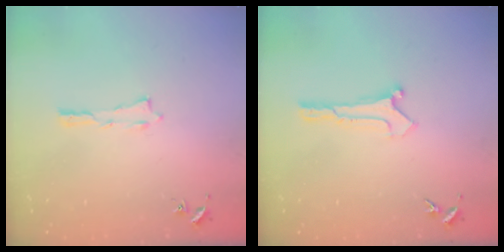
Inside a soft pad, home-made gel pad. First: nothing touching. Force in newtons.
{"total": 0.0}